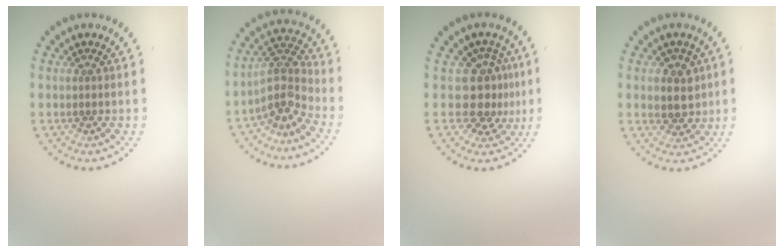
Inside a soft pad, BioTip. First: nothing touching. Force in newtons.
{"total": 3.8, "press": 2.7, "slide": 2.6}
{"total": 3.4, "press": 2.8, "slide": 1.9}
{"total": 2.9, "press": 2.8, "slide": 0.8}